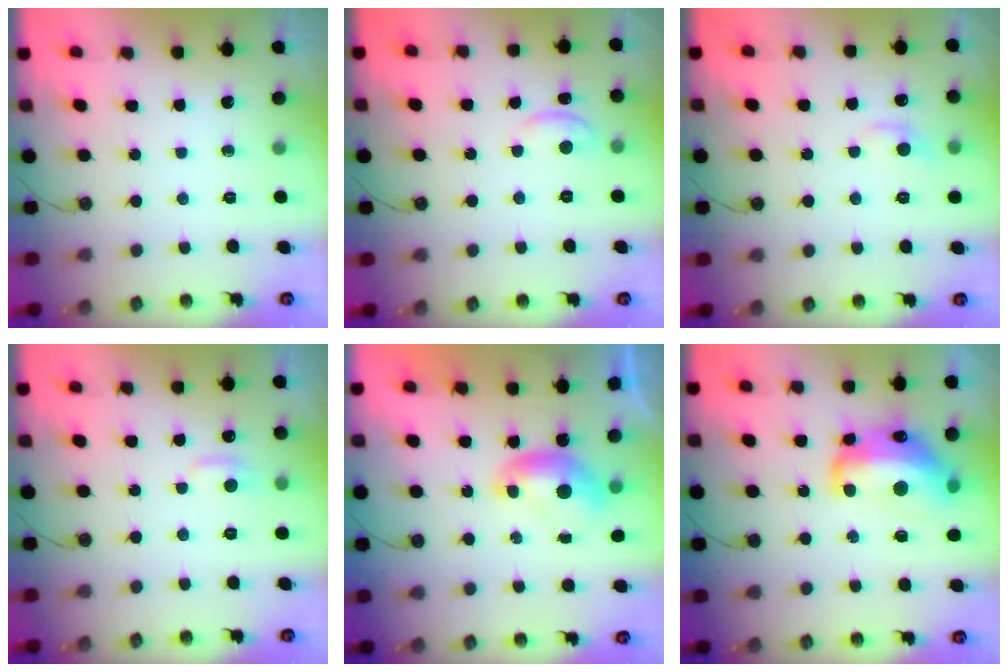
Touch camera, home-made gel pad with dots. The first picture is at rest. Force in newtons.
{"total": 0.6, "press": 0.4, "slide": 0.5}
{"total": 1.6, "press": 1.3, "slide": 0.8}
{"total": 1.2, "press": 0.9, "slide": 0.8}
{"total": 0.0}
{"total": 9.8, "press": 9.8, "slide": 1.1}